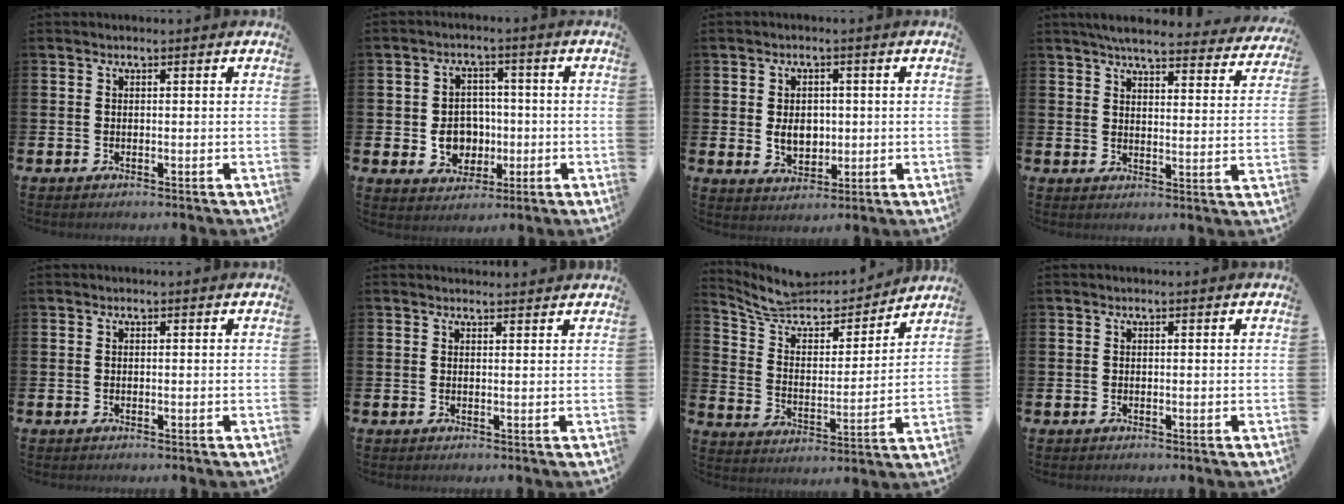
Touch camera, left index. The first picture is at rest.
{"total": 5.3, "force": [-0.5, 4.7, 2.3], "torque": [-0.050, 0.009, -0.013]}
{"total": 4.1, "force": [0.2, 3.1, 2.7], "torque": [-0.043, 0.005, -0.004]}
{"total": 5.6, "force": [5.3, 0.7, 1.7], "torque": [-0.041, -0.032, 0.090]}
{"total": 0.0}
{"total": 1.4, "force": [1.4, 0.2, 0.0], "torque": [0.007, -0.007, 0.025]}
{"total": 9.0, "force": [7.9, 3.4, 2.3], "torque": [-0.086, -0.061, 0.137]}
{"total": 0.0}